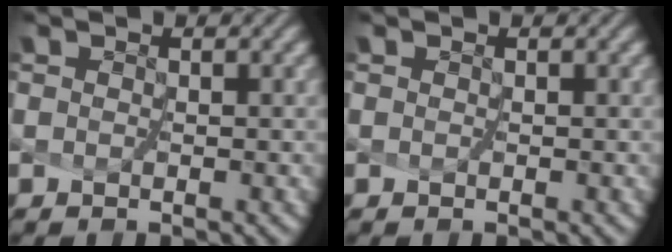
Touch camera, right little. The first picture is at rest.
{"total": 0.0}